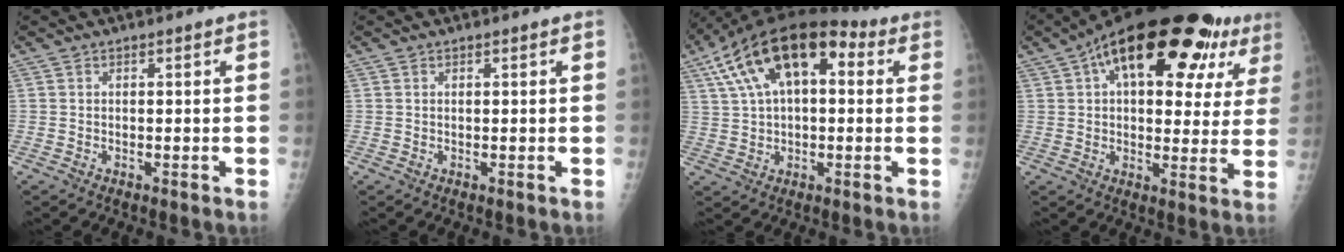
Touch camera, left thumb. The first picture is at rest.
{"total": 0.0}
{"total": 17.5, "force": [5.7, 9.2, 13.8], "torque": [-0.227, 0.029, 0.085]}
{"total": 26.8, "force": [12.9, 11.9, 20.3], "torque": [-0.274, 0.020, 0.184]}